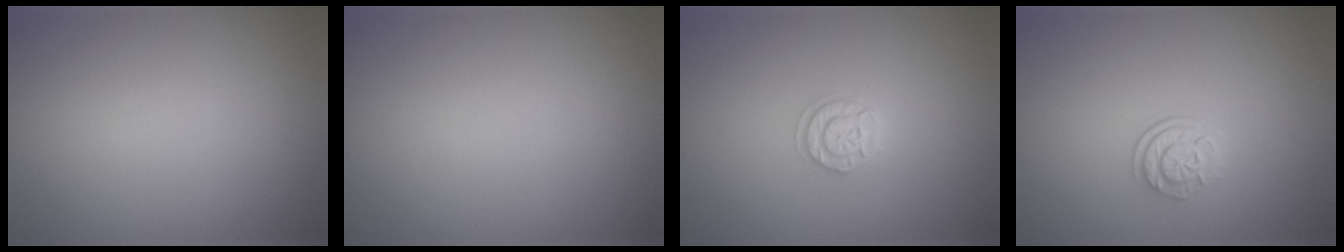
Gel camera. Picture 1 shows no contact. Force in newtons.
{"total": 0.0}
{"total": 1.7, "press": 1.7, "slide": 0.2}
{"total": 2.5, "press": 1.8, "slide": 1.8}